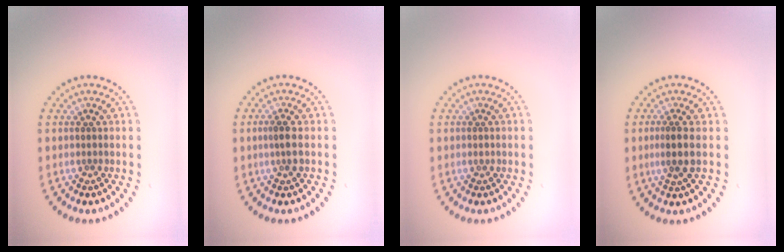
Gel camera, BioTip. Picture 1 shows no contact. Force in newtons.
{"total": 1.7, "press": 1.5, "slide": 0.7}
{"total": 0.6, "press": 0.6, "slide": 0.1}
{"total": 1.7, "press": 1.3, "slide": 1.1}